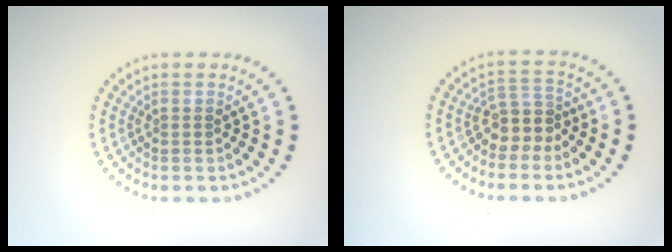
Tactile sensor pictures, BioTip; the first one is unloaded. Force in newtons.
{"total": 2.6, "press": 2.0, "slide": 1.7}